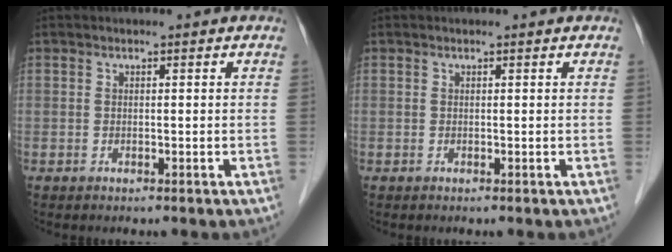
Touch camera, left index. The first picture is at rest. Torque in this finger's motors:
{"motor_torque": [0.03, 0.11, -0.07, -0.01]}